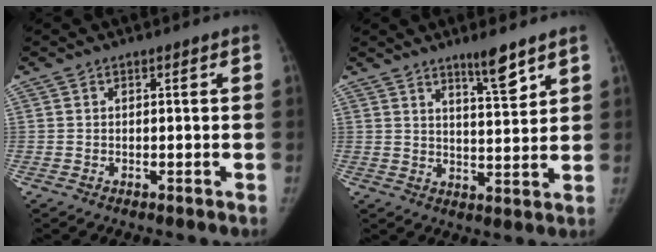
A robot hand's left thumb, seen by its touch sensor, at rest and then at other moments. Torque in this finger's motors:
{"motor_torque": [0.34, -0.33, 0.81, -0.52, 0.13]}